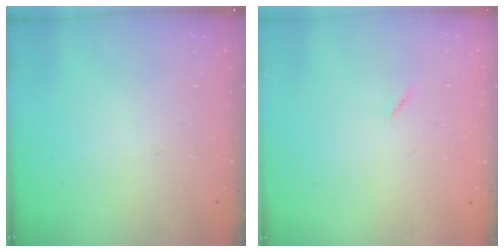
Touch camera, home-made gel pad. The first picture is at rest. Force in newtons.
{"total": 2.0, "press": 2.0, "slide": 0.1}